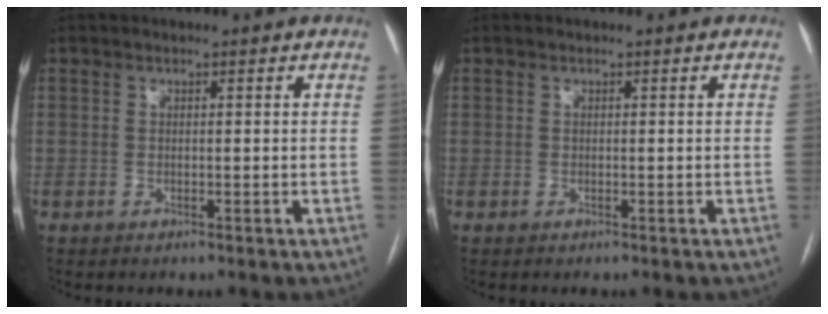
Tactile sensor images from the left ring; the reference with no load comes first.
{"total": 0.0}